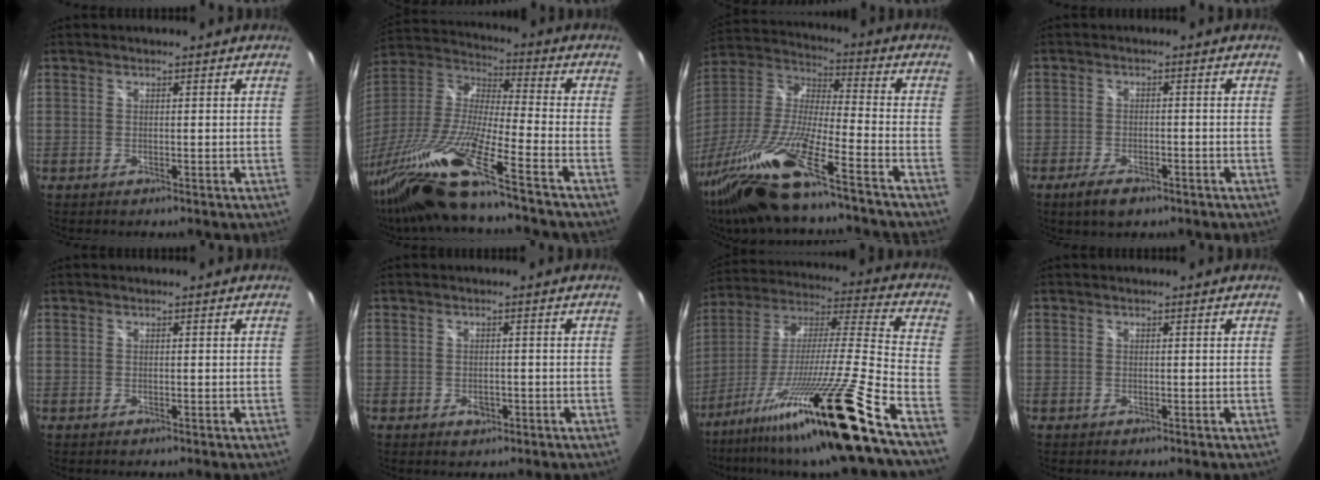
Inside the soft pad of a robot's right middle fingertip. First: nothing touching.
{"total": 22.8, "force": [-16.5, -0.7, 15.7], "torque": [-0.288, -0.061, -0.308]}
{"total": 21.8, "force": [-15.6, 0.8, 15.2], "torque": [-0.291, -0.051, -0.291]}
{"total": 5.4, "force": [-3.6, 2.1, 3.4], "torque": [-0.080, -0.010, -0.058]}
{"total": 0.0}
{"total": 2.2, "force": [-1.0, 1.5, 1.1], "torque": [-0.018, -0.001, -0.015]}
{"total": 27.7, "force": [-19.0, -2.0, 20.0], "torque": [-0.322, -0.063, -0.321]}
{"total": 0.0}